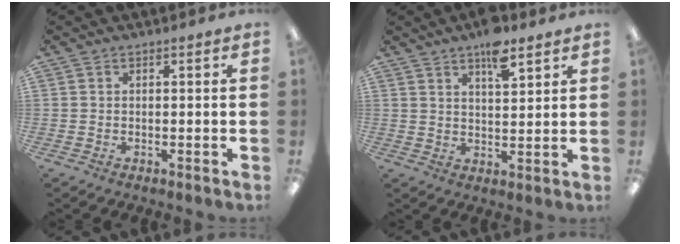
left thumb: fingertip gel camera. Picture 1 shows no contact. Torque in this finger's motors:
{"motor_torque": [1.23, 0.56, 0.78, -0.60, 0.02]}